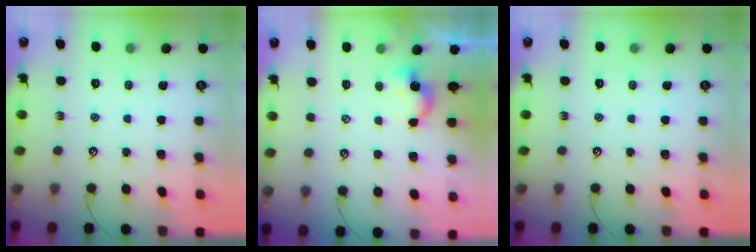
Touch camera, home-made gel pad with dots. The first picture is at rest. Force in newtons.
{"total": 2.5, "press": 2.5, "slide": 0.3}
{"total": 0.0}